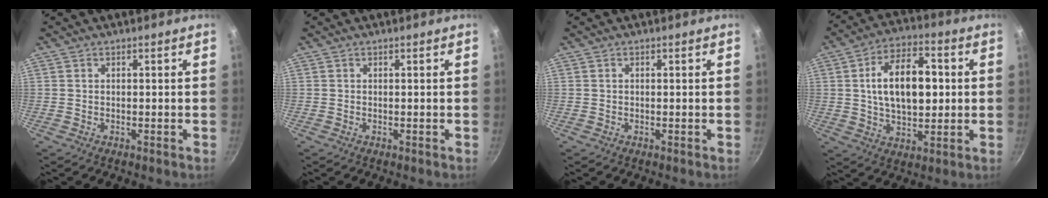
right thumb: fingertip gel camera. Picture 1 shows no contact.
{"total": 0.0}
{"total": 0.0}
{"total": 15.2, "force": [1.9, 8.5, 12.4], "torque": [-0.183, 0.008, 0.029]}